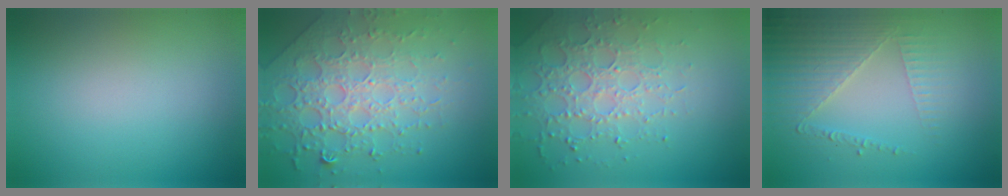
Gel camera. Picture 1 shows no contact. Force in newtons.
{"total": 7.9, "press": 5.6, "slide": 5.6}
{"total": 4.1, "press": 3.9, "slide": 1.2}
{"total": 3.8, "press": 3.7, "slide": 0.6}